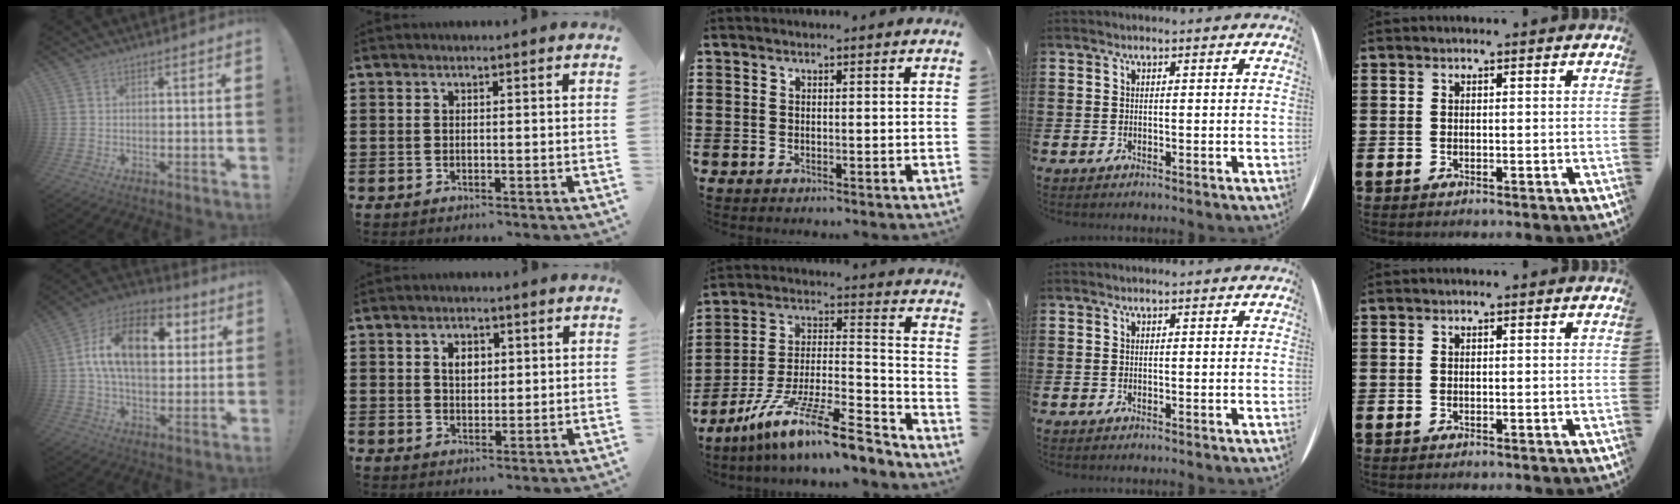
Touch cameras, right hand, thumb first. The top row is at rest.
{"thumb": {"total": 19.0, "force": [4.8, 11.2, 14.6], "torque": [-0.240, 0.000, 0.077]}, "index": {"total": 3.0, "force": [0.9, 2.0, 2.1], "torque": [-0.040, 0.007, 0.012]}, "middle": {"total": 14.2, "force": [-11.3, 1.3, 8.6], "torque": [-0.151, 0.023, -0.209]}}